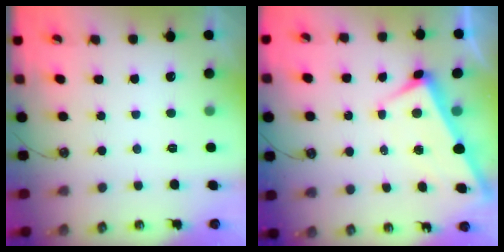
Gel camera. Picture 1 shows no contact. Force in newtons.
{"total": 2.8, "press": 2.8, "slide": 0.6}